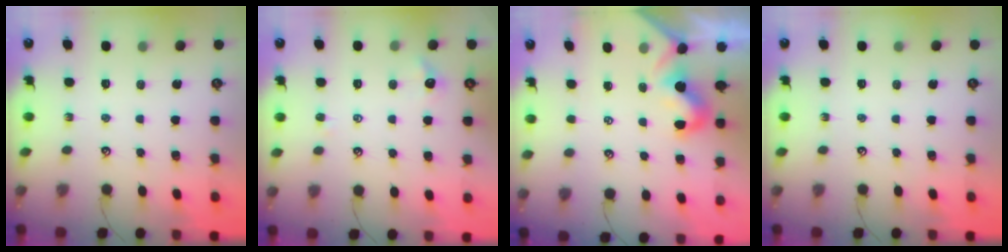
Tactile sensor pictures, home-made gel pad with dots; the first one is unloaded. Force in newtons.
{"total": 1.1, "press": 1.0, "slide": 0.5}
{"total": 1.9, "press": 1.8, "slide": 0.6}
{"total": 0.0}